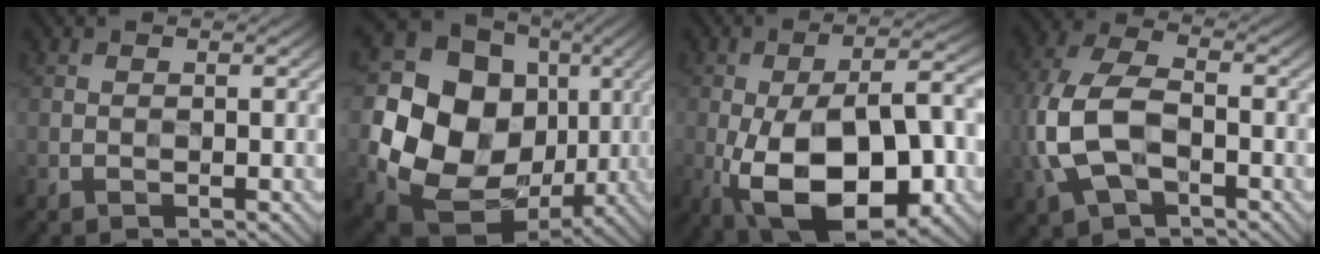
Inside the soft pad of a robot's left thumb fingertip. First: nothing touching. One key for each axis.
{"total": 18.7, "fx": 0.1, "fy": 16.2, "fz": 9.4, "tx": -0.218, "ty": -0.031, "tz": 0.021}
{"total": 17.2, "fx": -6.0, "fy": 7.9, "fz": 14.1, "tx": -0.239, "ty": -0.013, "tz": -0.088}
{"total": 11.6, "fx": -2.5, "fy": 6.9, "fz": 9.0, "tx": -0.234, "ty": 0.005, "tz": -0.054}